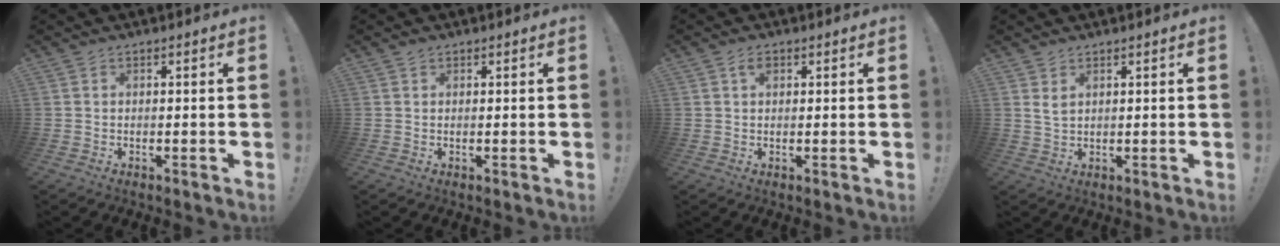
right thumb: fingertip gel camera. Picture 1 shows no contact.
{"total": 0.7, "force": [0.5, 0.4, 0.3], "torque": [0.003, -0.002, 0.007]}
{"total": 2.2, "force": [0.9, 1.3, 1.5], "torque": [-0.023, 0.002, 0.013]}
{"total": 3.0, "force": [1.6, 1.4, 2.2], "torque": [-0.030, -0.008, 0.028]}